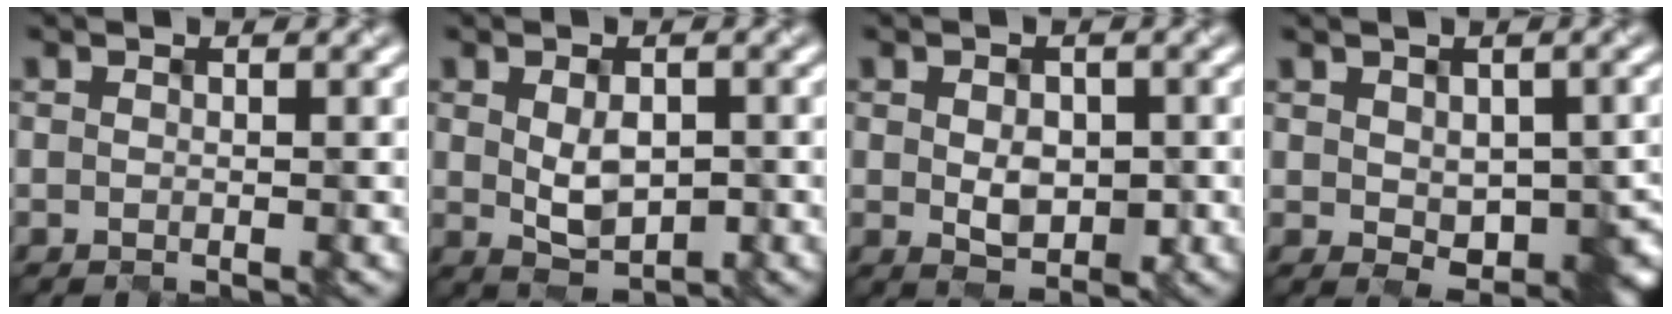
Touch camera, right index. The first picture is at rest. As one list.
[{"total": 3.0, "force": [-0.4, 1.7, 2.4], "torque": [-0.048, -0.003, 0.004]}, {"total": 2.7, "force": [-0.5, 1.8, 1.9], "torque": [-0.035, -0.005, 0.001]}, {"total": 6.7, "force": [-0.6, 4.3, 5.2], "torque": [-0.073, -0.020, 0.009]}]